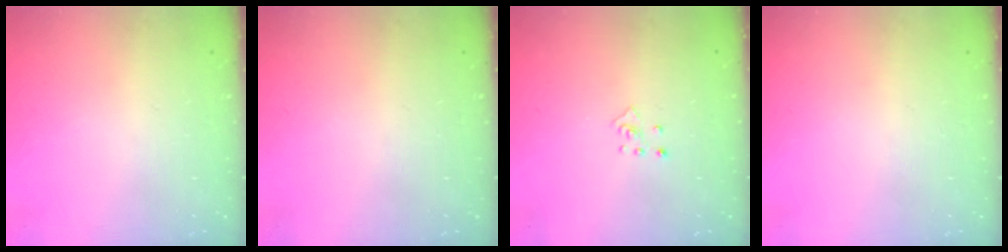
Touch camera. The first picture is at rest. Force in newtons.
{"total": 0.0}
{"total": 3.9, "press": 3.9, "slide": 0.2}
{"total": 0.0}